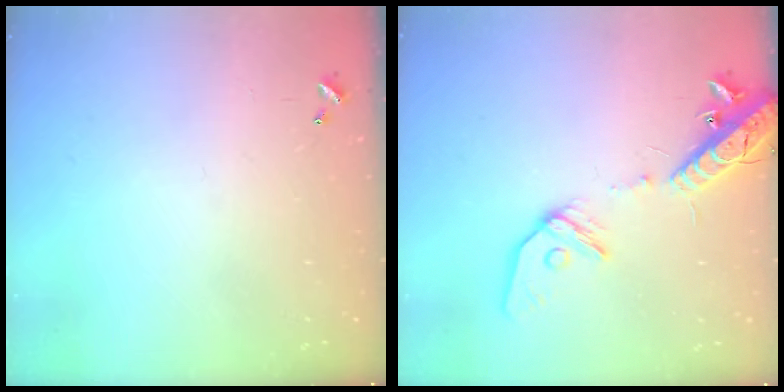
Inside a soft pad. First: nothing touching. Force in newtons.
{"total": 16.7, "press": 16.3, "slide": 3.5}